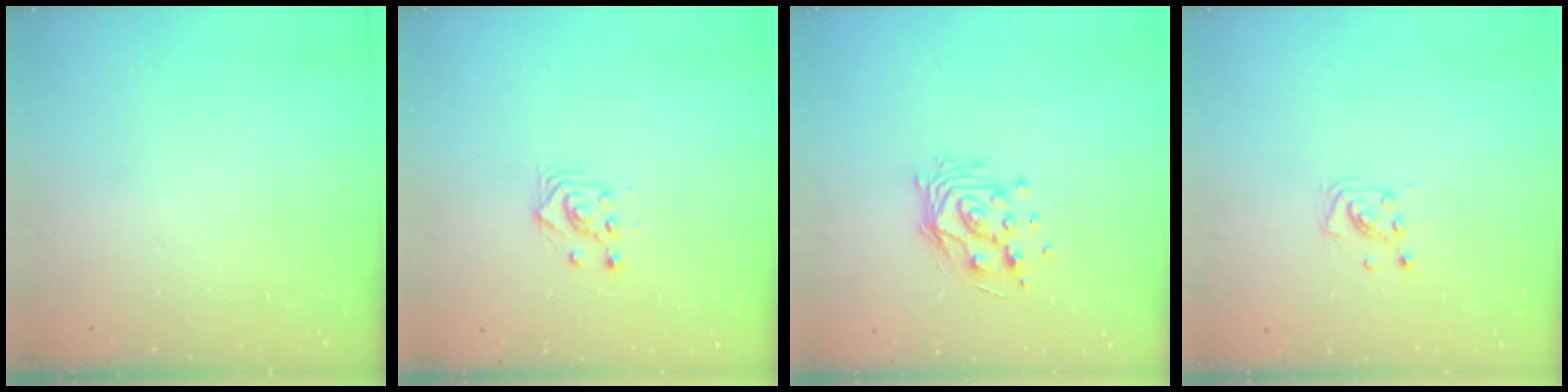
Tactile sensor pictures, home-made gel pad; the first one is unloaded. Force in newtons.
{"total": 3.0, "press": 3.0, "slide": 0.1}
{"total": 11.5, "press": 11.4, "slide": 1.0}
{"total": 5.0, "press": 4.7, "slide": 1.7}